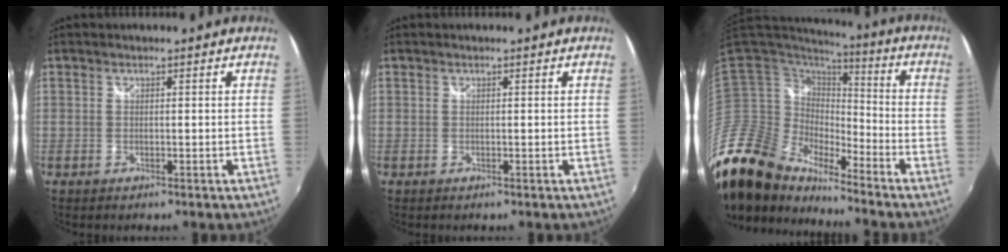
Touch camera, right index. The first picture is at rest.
{"total": 0.0}
{"total": 19.8, "force": [-16.7, 7.6, 7.5], "torque": [-0.167, -0.019, -0.327]}